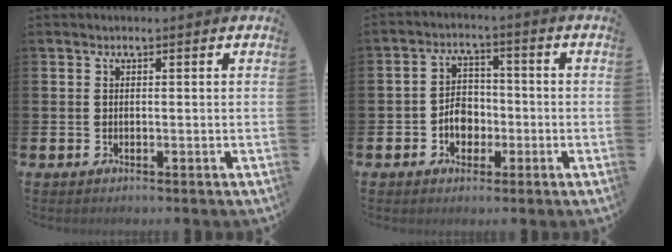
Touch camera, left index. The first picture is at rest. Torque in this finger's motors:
{"motor_torque": [0.65, -0.08, 0.10, 0.05]}